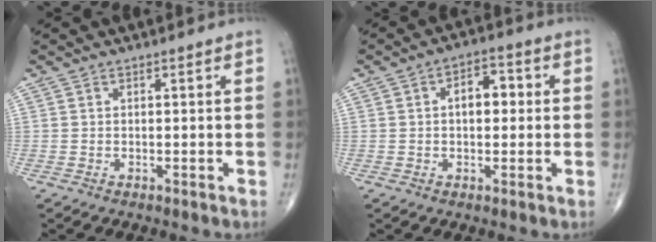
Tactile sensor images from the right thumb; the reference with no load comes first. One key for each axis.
{"total": 5.9, "fx": 0.6, "fy": 3.5, "fz": 4.7, "tx": -0.052, "ty": 0.016, "tz": 0.000}